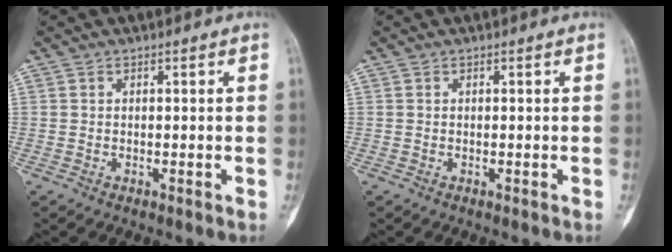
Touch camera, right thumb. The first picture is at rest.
{"total": 0.0}